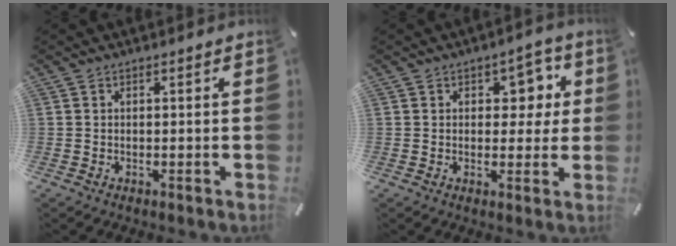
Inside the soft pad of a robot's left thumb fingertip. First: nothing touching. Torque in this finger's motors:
{"motor_torque": [0.09, -0.27, 0.19, 0.17, 0.01]}